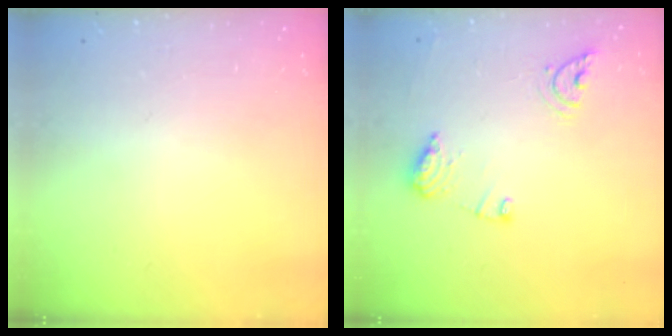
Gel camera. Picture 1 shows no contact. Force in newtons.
{"total": 10.3, "press": 10.2, "slide": 1.1}